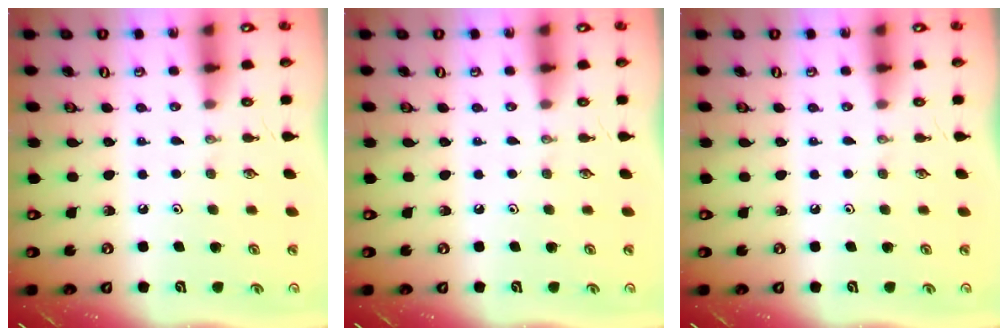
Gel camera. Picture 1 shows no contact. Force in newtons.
{"total": 0.0}
{"total": 0.0}